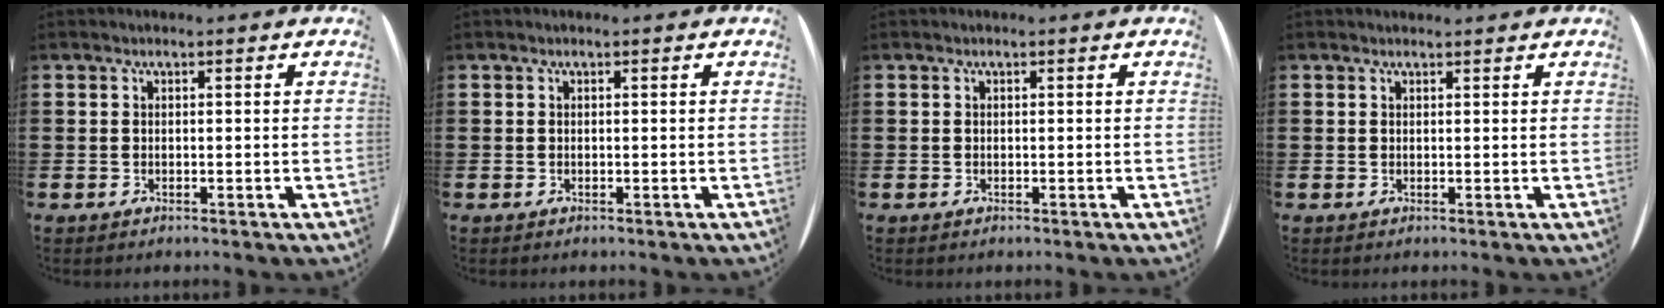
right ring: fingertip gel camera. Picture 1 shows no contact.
{"total": 0.0}
{"total": 0.0}
{"total": 0.5, "force": [0.5, 0.0, -0.1], "torque": [0.001, 0.003, 0.010]}